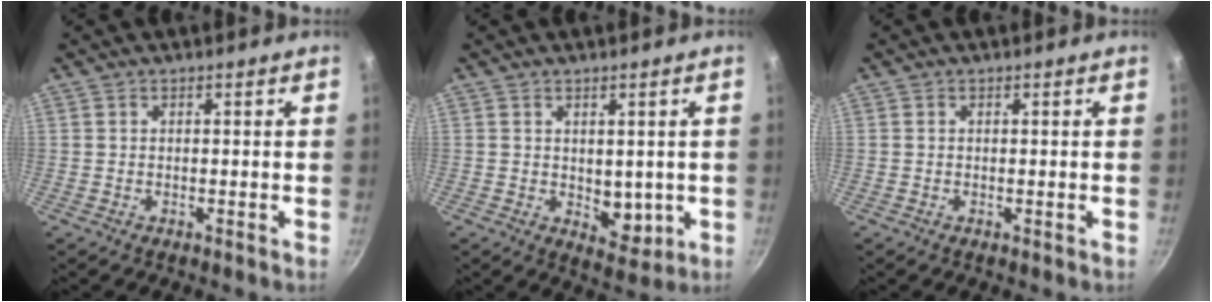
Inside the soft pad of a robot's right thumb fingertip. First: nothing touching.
{"total": 5.4, "force": [0.2, 3.8, 3.8], "torque": [-0.033, -0.017, 0.012]}
{"total": 0.0}